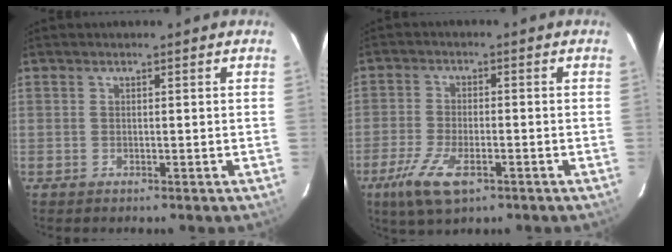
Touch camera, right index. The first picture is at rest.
{"total": 9.0, "force": [-5.1, 3.3, 6.6], "torque": [-0.159, -0.020, -0.094]}